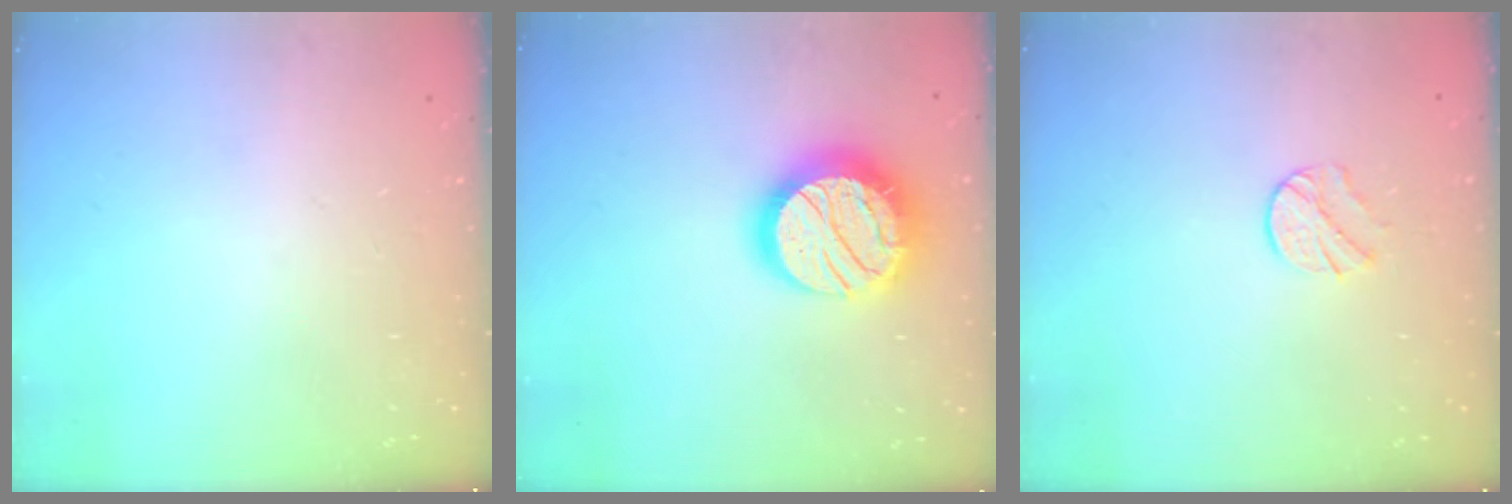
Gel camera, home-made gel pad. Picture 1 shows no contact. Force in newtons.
{"total": 21.0, "press": 20.9, "slide": 1.4}
{"total": 6.1, "press": 6.0, "slide": 0.7}